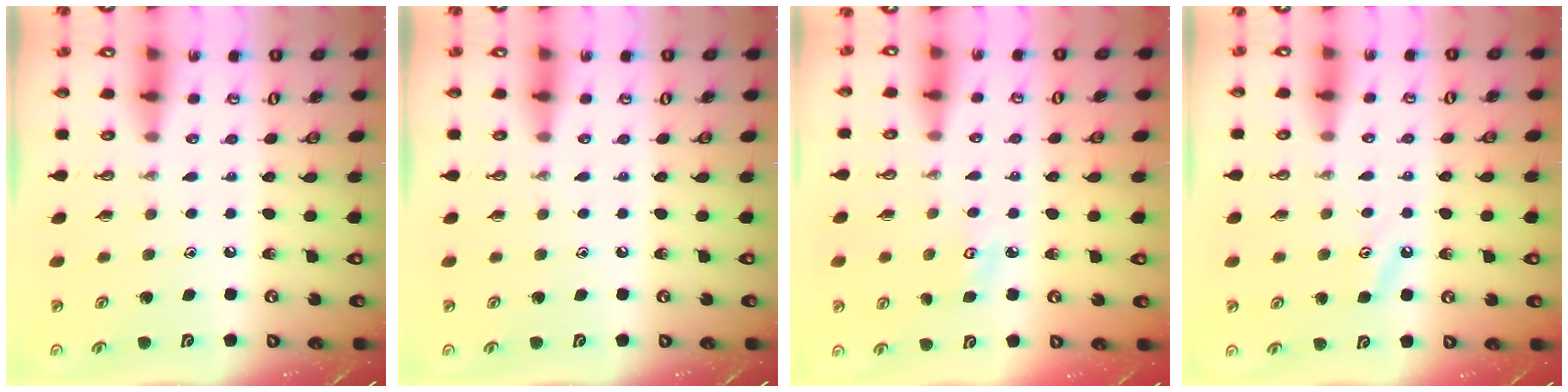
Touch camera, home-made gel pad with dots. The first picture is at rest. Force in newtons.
{"total": 0.0}
{"total": 3.9, "press": 3.9, "slide": 0.3}
{"total": 3.2, "press": 3.2, "slide": 0.5}